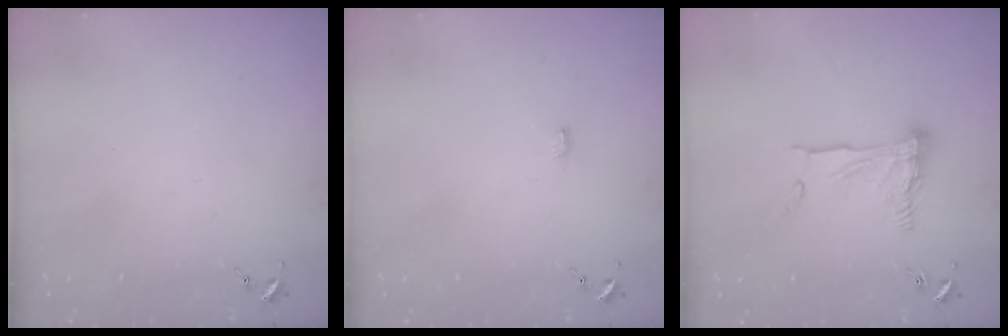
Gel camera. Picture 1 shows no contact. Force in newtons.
{"total": 2.2, "press": 2.2, "slide": 0.2}
{"total": 13.5, "press": 13.5, "slide": 1.2}